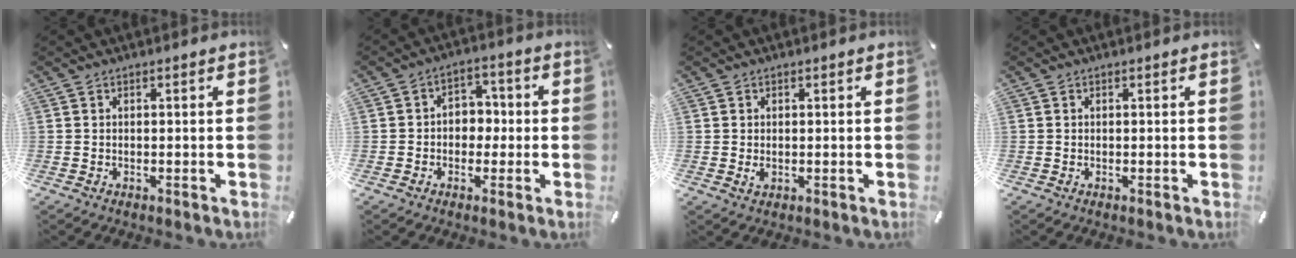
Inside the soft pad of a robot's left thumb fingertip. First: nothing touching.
{"total": 5.3, "force": [-1.2, 4.7, 2.3], "torque": [-0.033, 0.014, -0.027]}
{"total": 1.4, "force": [0.2, 1.2, 0.7], "torque": [-0.013, 0.003, 0.003]}
{"total": 0.0}